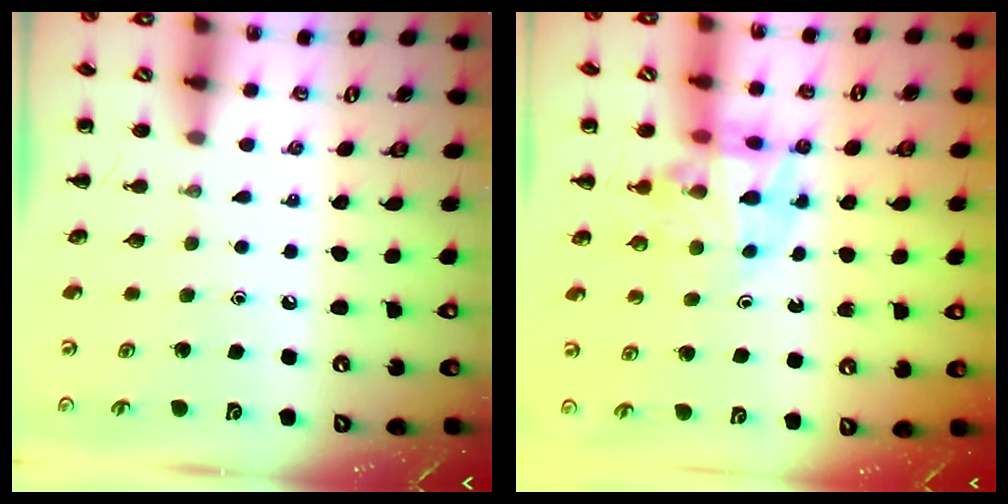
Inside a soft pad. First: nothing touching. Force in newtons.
{"total": 10.5, "press": 10.1, "slide": 3.0}